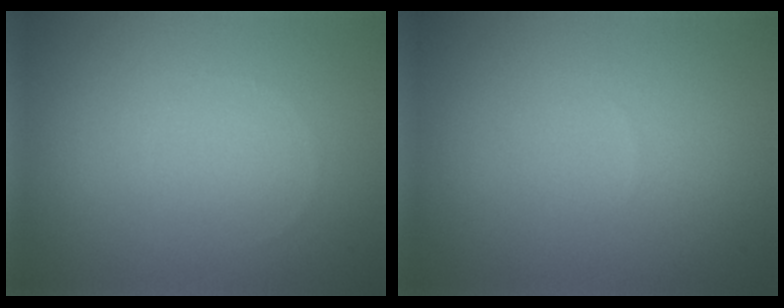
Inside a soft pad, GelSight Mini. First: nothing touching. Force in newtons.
{"total": 0.0}